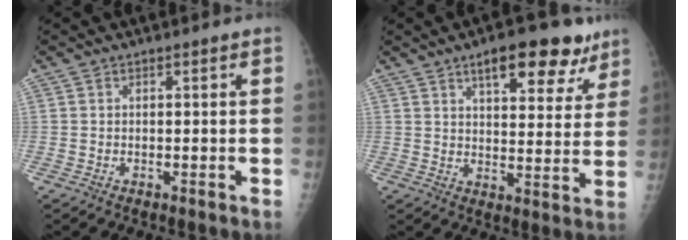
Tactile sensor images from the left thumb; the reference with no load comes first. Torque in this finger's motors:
{"motor_torque": [0.33, 0.10, 0.39, -0.13, 0.07]}